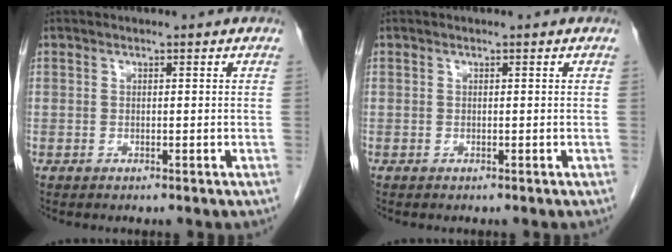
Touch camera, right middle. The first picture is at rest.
{"total": 0.0}